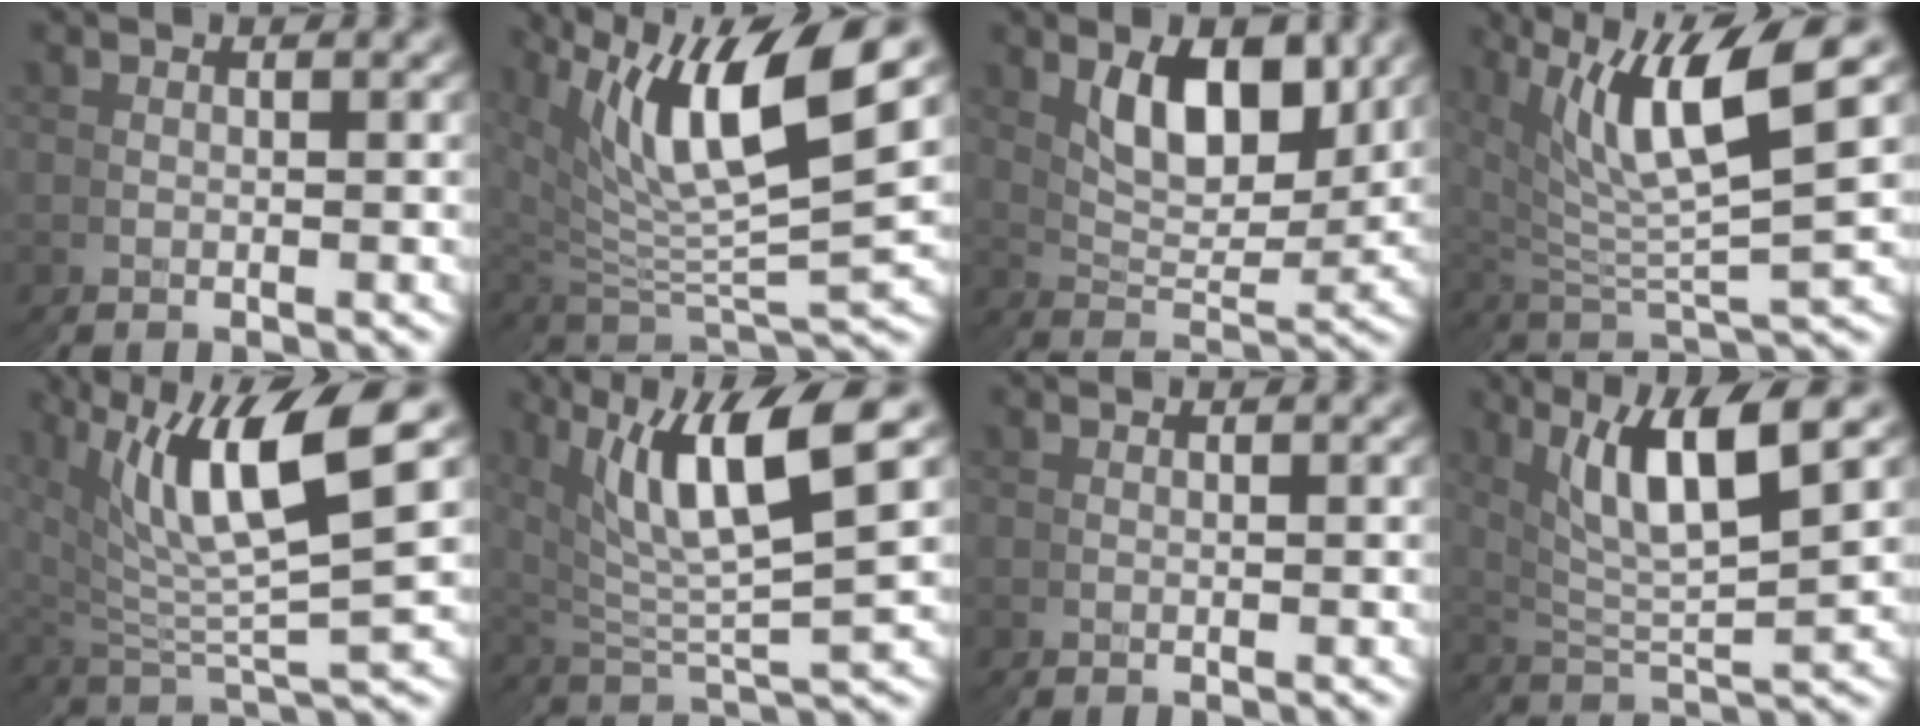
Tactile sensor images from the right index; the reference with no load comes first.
{"total": 10.0, "force": [3.7, 5.5, 7.6], "torque": [-0.153, -0.005, 0.068]}
{"total": 4.9, "force": [2.8, 2.7, 3.0], "torque": [-0.051, -0.008, 0.051]}
{"total": 7.7, "force": [3.0, 4.0, 5.9], "torque": [-0.120, -0.003, 0.058]}
{"total": 8.6, "force": [3.3, 4.5, 6.6], "torque": [-0.136, -0.001, 0.061]}
{"total": 8.0, "force": [3.4, 3.9, 6.0], "torque": [-0.123, 0.000, 0.063]}
{"total": 0.0}
{"total": 6.6, "force": [3.9, 3.1, 4.3], "torque": [-0.100, 0.016, 0.063]}